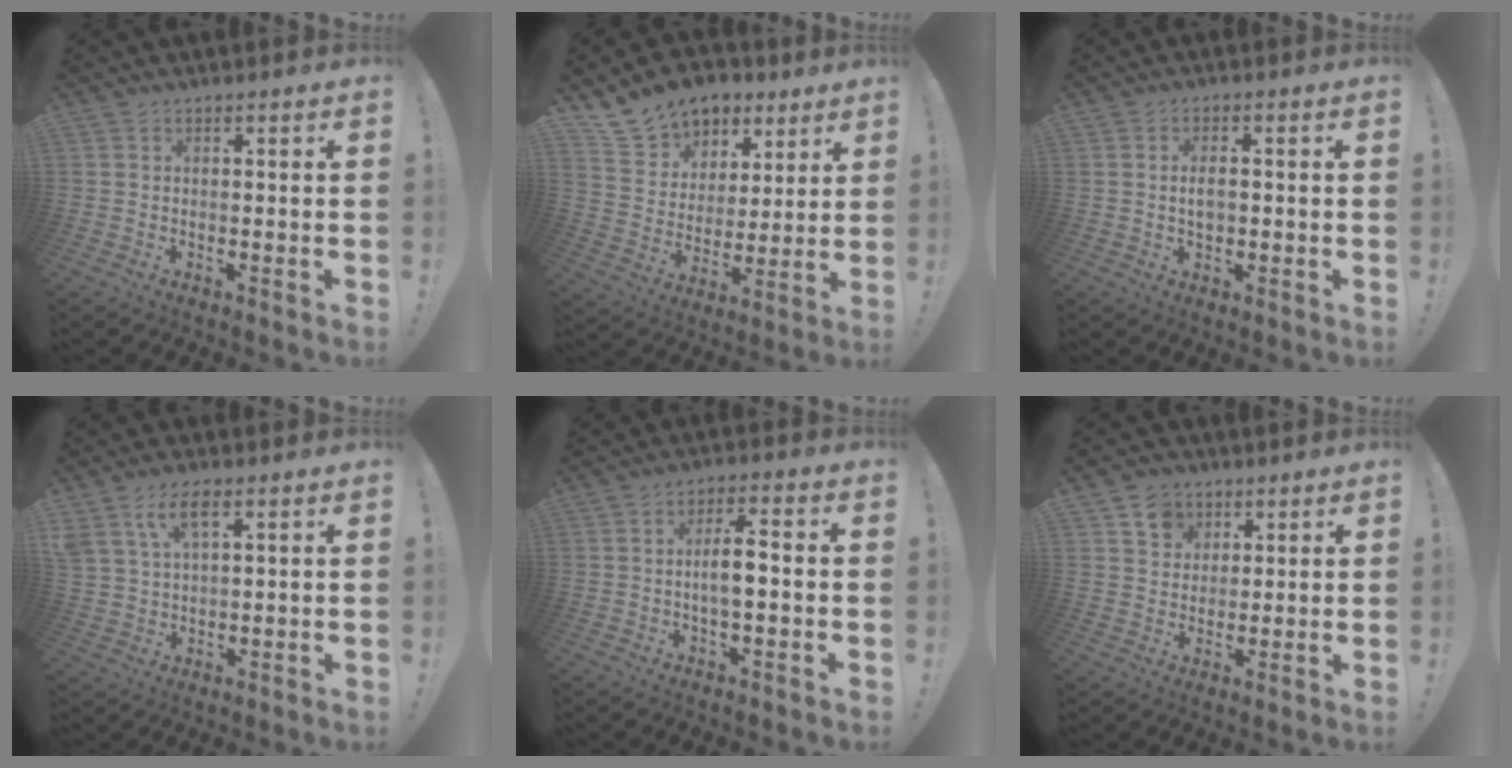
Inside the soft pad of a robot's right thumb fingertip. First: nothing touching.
{"total": 13.9, "force": [9.7, 9.3, 3.5], "torque": [-0.061, -0.067, 0.188]}
{"total": 3.5, "force": [-0.4, 1.9, 2.9], "torque": [-0.046, 0.004, -0.008]}
{"total": 7.9, "force": [4.1, 3.7, 5.6], "torque": [-0.117, -0.003, 0.078]}
{"total": 6.6, "force": [-0.9, 2.1, 6.2], "torque": [-0.108, 0.007, -0.022]}
{"total": 7.1, "force": [3.7, 5.9, 1.6], "torque": [-0.018, -0.020, 0.071]}